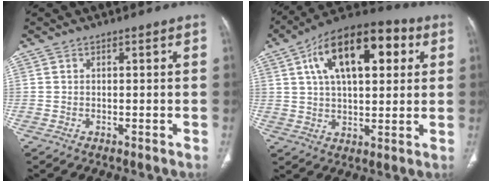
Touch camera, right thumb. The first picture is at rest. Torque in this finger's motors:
{"motor_torque": [0.53, 4.48, 1.44, -0.03, 0.18]}